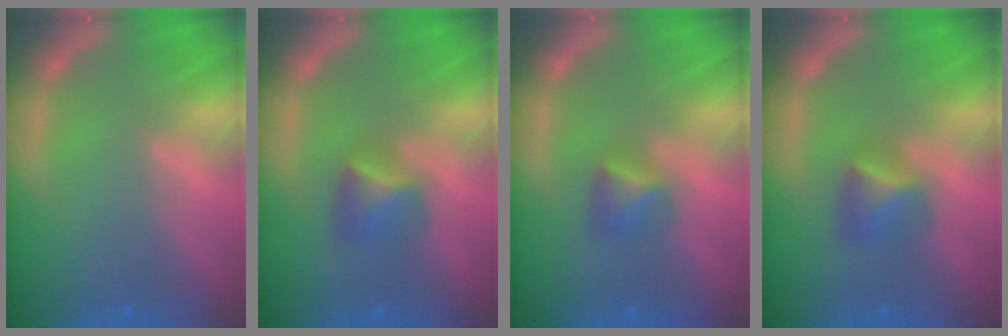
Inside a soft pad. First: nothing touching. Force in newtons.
{"total": 2.9}
{"total": 2.4}
{"total": 2.9}